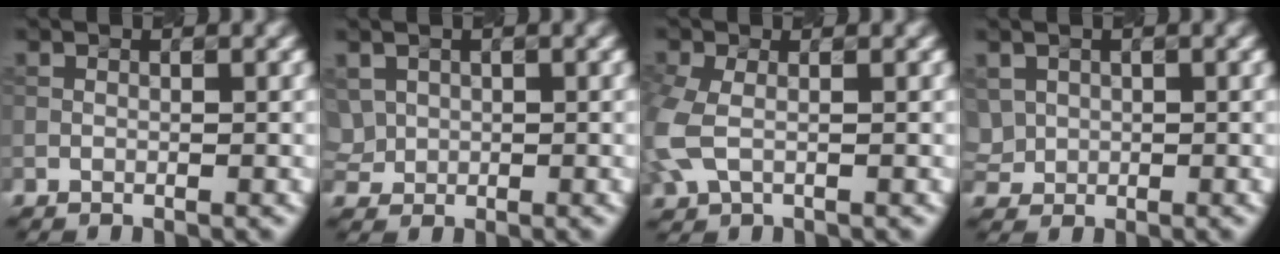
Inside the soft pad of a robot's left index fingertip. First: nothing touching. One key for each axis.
{"total": 1.8, "fx": 0.6, "fy": 1.6, "fz": 0.4, "tx": -0.013, "ty": 0.003, "tz": 0.015}
{"total": 3.9, "fx": -0.2, "fy": 2.6, "fz": 3.0, "tx": -0.093, "ty": 0.000, "tz": -0.009}
{"total": 1.9, "fx": 0.6, "fy": 1.7, "fz": 0.4, "tx": -0.013, "ty": 0.001, "tz": 0.015}